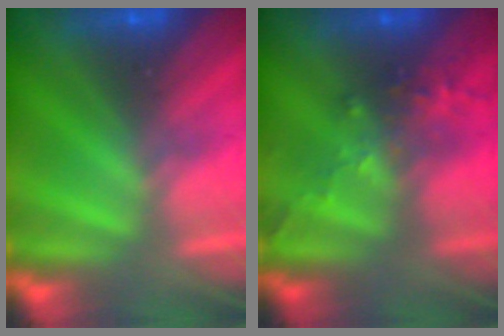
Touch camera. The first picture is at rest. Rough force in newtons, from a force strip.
{"total": 2.8}